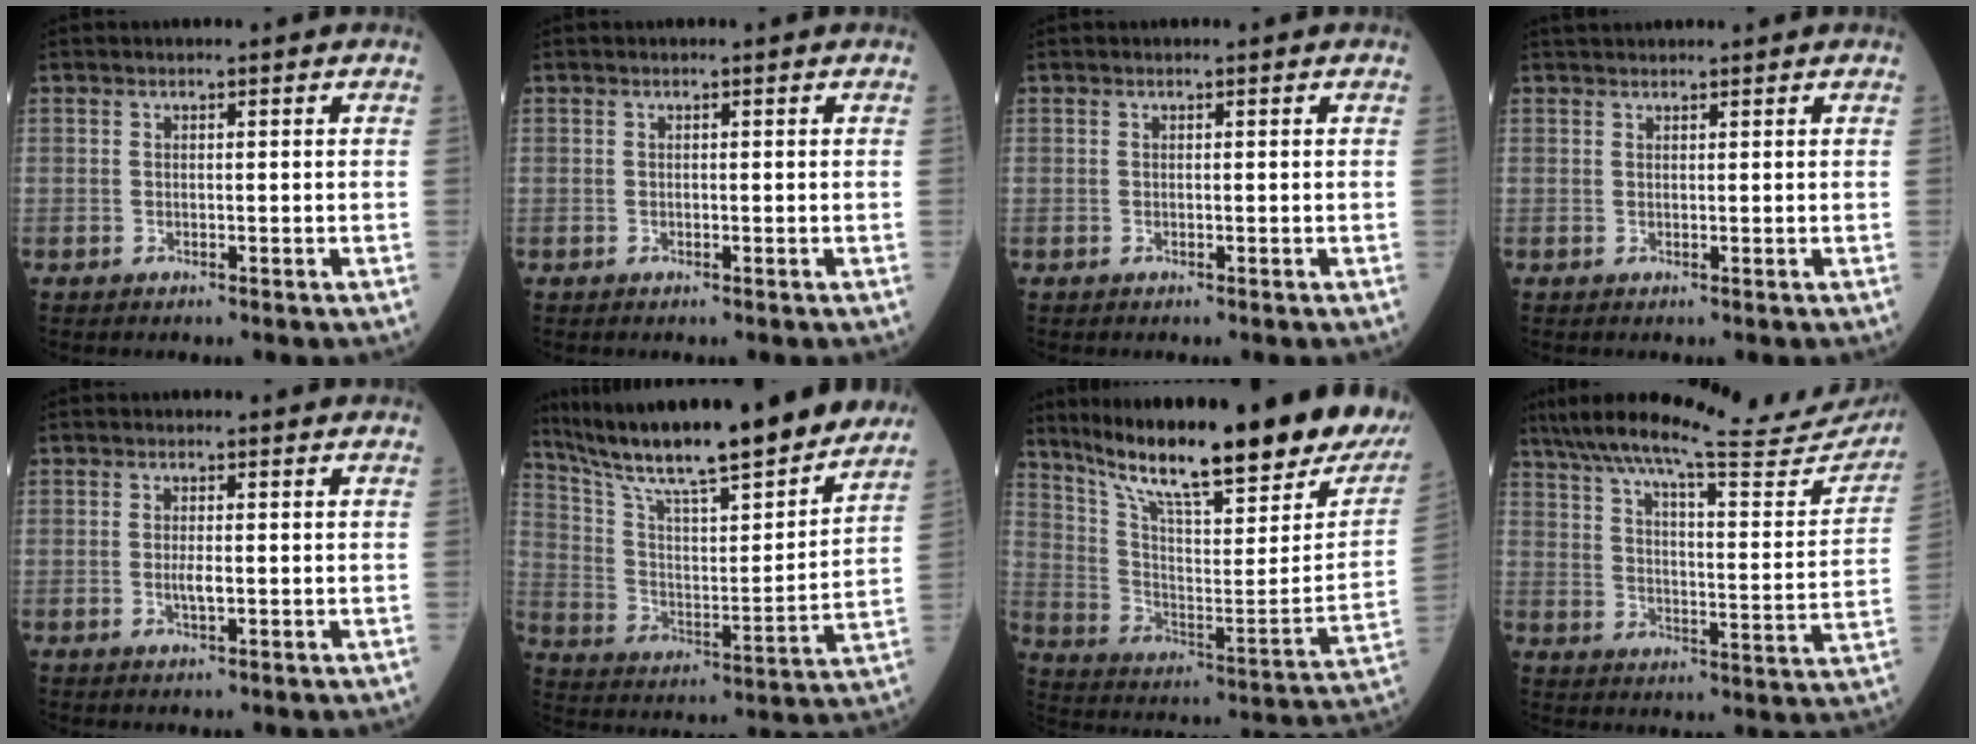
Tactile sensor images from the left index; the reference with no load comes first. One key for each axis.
{"total": 0.0}
{"total": 0.0}
{"total": 3.6, "fx": 3.3, "fy": 0.5, "fz": 1.1, "tx": -0.012, "ty": 0.035, "tz": 0.052}
{"total": 1.8, "fx": -0.2, "fy": 0.4, "fz": 1.8, "tx": -0.037, "ty": -0.001, "tz": -0.002}
{"total": 24.7, "fx": 21.3, "fy": 2.1, "fz": 12.3, "tx": -0.213, "ty": -0.014, "tz": 0.327}
{"total": 30.1, "fx": 23.4, "fy": 3.5, "fz": 18.5, "tx": -0.307, "ty": -0.060, "tz": 0.334}
{"total": 26.6, "fx": 24.1, "fy": 2.3, "fz": 10.9, "tx": -0.180, "ty": -0.055, "tz": 0.317}